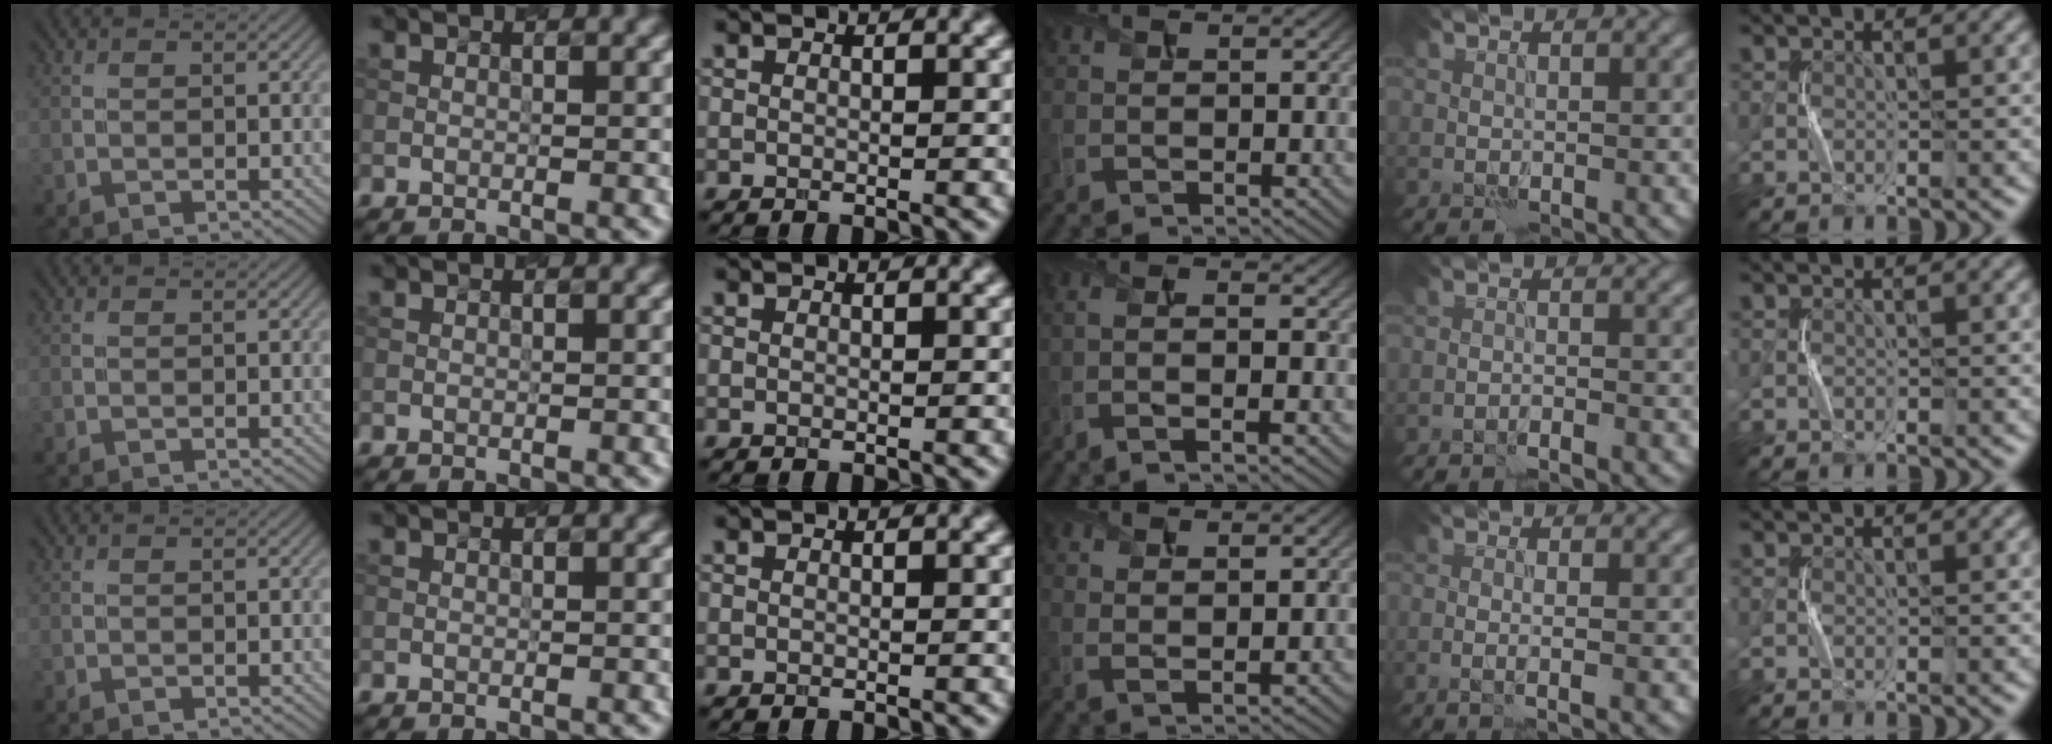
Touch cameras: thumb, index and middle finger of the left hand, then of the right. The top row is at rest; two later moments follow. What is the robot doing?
{"motion": "squeeze", "object": "sponge"}